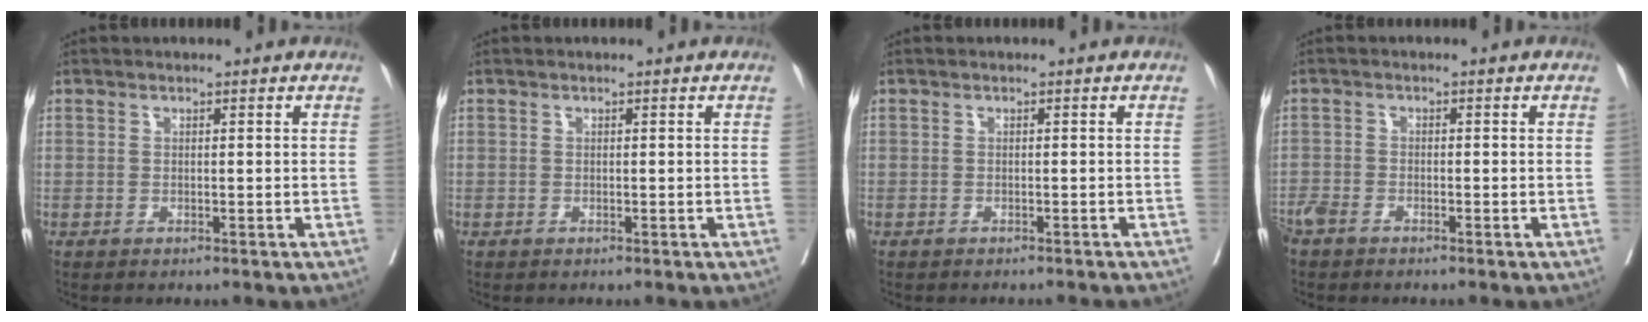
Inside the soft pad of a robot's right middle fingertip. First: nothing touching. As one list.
[{"total": 0.0}, {"total": 3.2, "force": [-3.1, 0.2, 0.8], "torque": [-0.010, -0.009, -0.037]}, {"total": 3.1, "force": [-2.6, 1.1, 1.3], "torque": [-0.028, -0.004, -0.053]}]